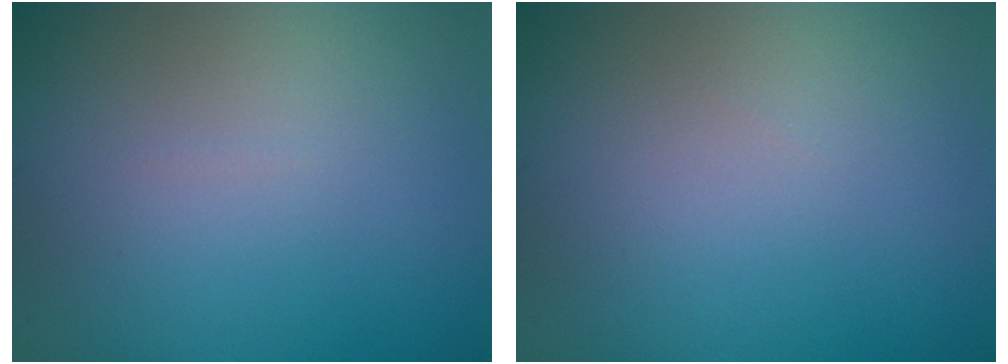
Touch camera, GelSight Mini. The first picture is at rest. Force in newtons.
{"total": 0.0}